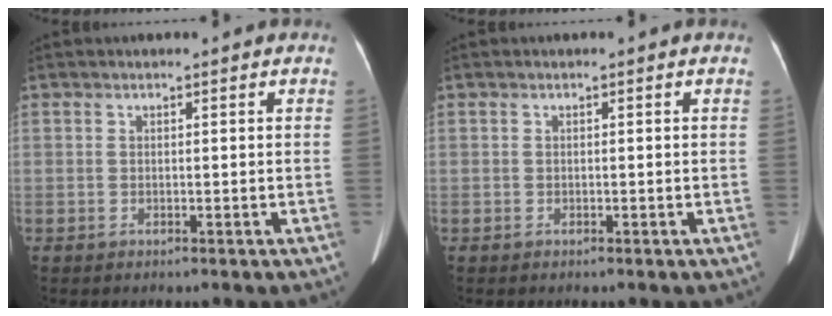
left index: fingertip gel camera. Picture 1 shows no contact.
{"total": 0.0}